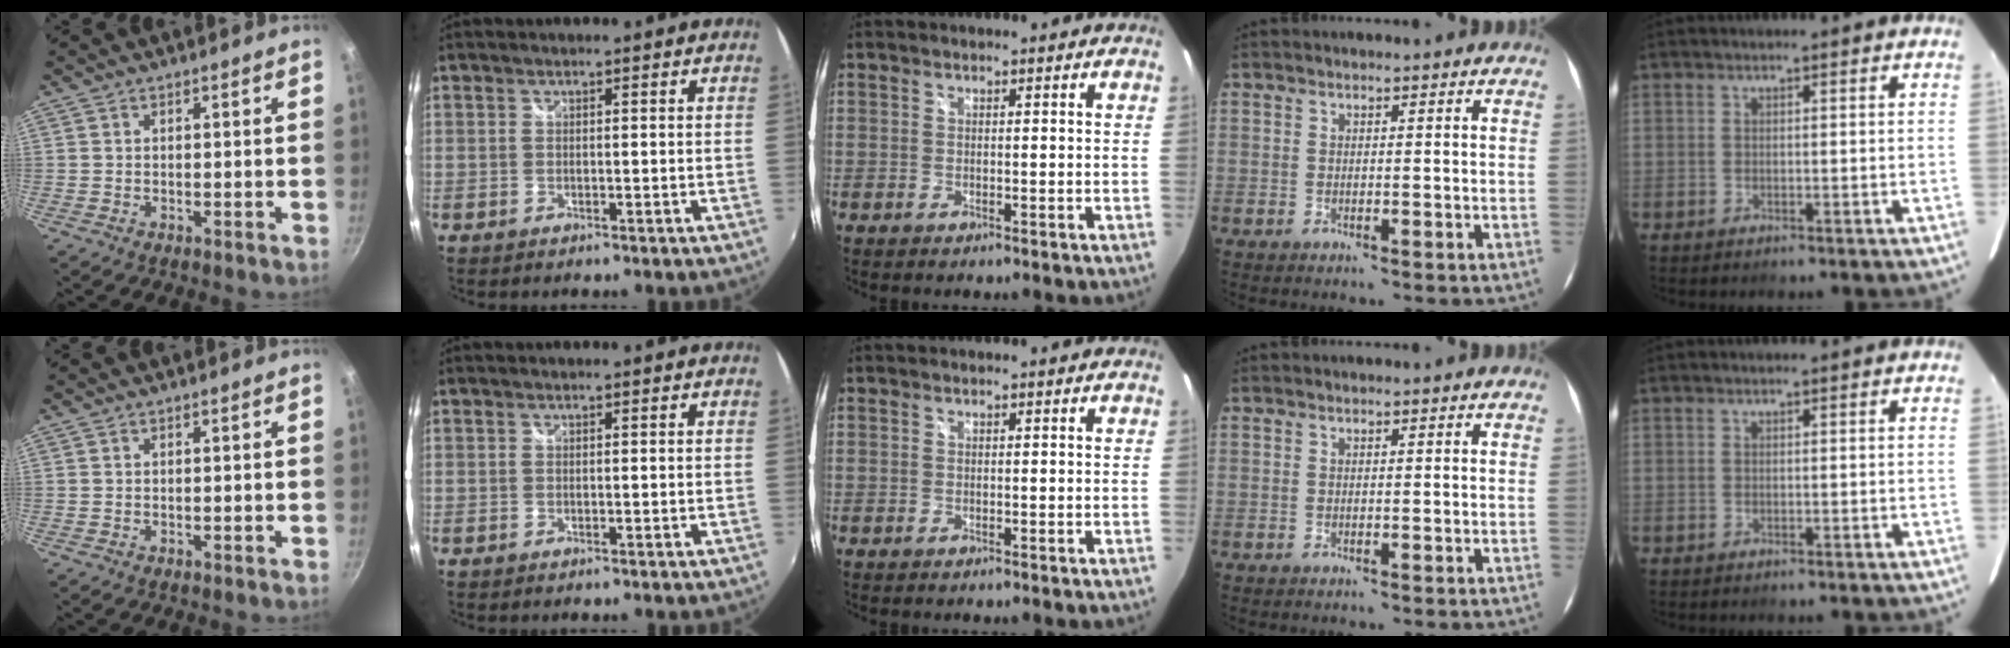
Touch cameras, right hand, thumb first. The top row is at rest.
{}